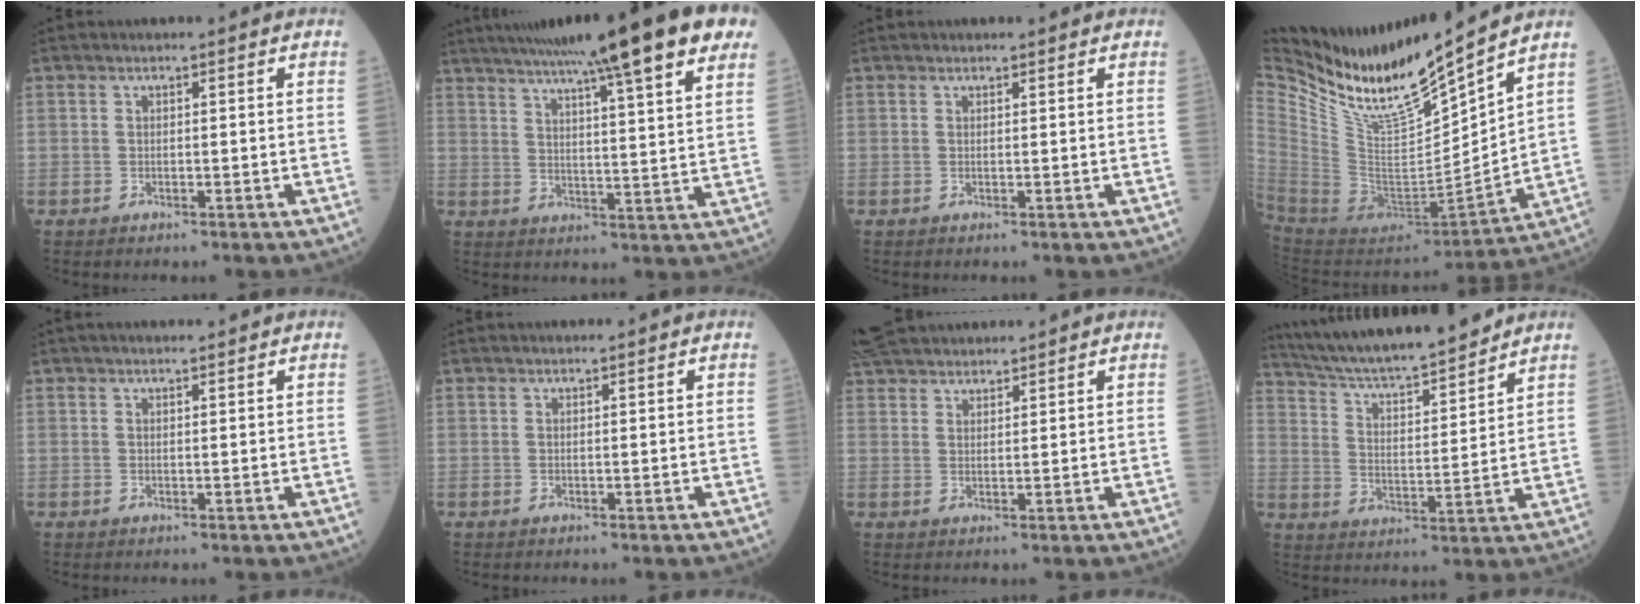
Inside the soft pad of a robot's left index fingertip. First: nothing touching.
{"total": 23.2, "force": [17.2, 0.9, 15.6], "torque": [-0.251, 0.013, 0.226]}
{"total": 1.8, "force": [1.7, 0.3, 0.6], "torque": [-0.007, 0.015, 0.019]}
{"total": 16.0, "force": [14.0, 0.6, 7.8], "torque": [-0.148, -0.029, 0.282]}
{"total": 3.5, "force": [3.0, 0.3, 1.7], "torque": [-0.021, 0.015, 0.039]}
{"total": 0.8, "force": [0.7, -0.1, 0.4], "torque": [-0.006, 0.005, 0.011]}
{"total": 9.3, "force": [8.5, 2.2, 3.1], "torque": [-0.056, 0.038, 0.146]}
{"total": 16.8, "force": [15.2, 1.4, 7.0], "torque": [-0.126, 0.006, 0.250]}